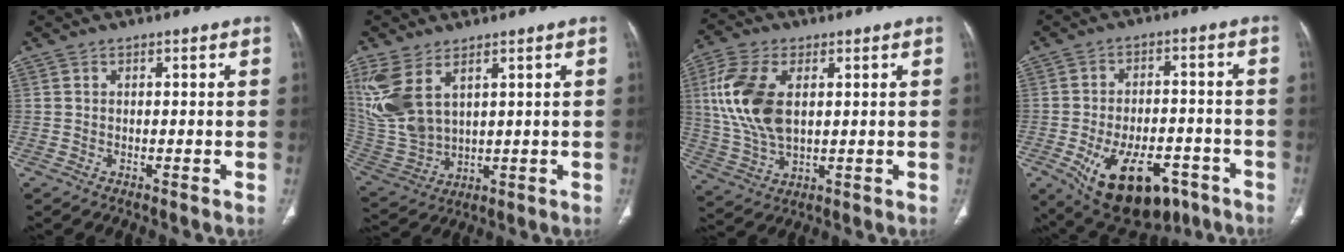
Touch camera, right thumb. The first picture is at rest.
{"total": 13.6, "force": [6.0, 7.4, 9.8], "torque": [-0.221, -0.018, 0.146]}
{"total": 14.1, "force": [2.8, 7.8, 11.3], "torque": [-0.250, -0.004, 0.059]}
{"total": 18.4, "force": [-8.8, 10.0, 12.8], "torque": [-0.193, 0.026, -0.117]}